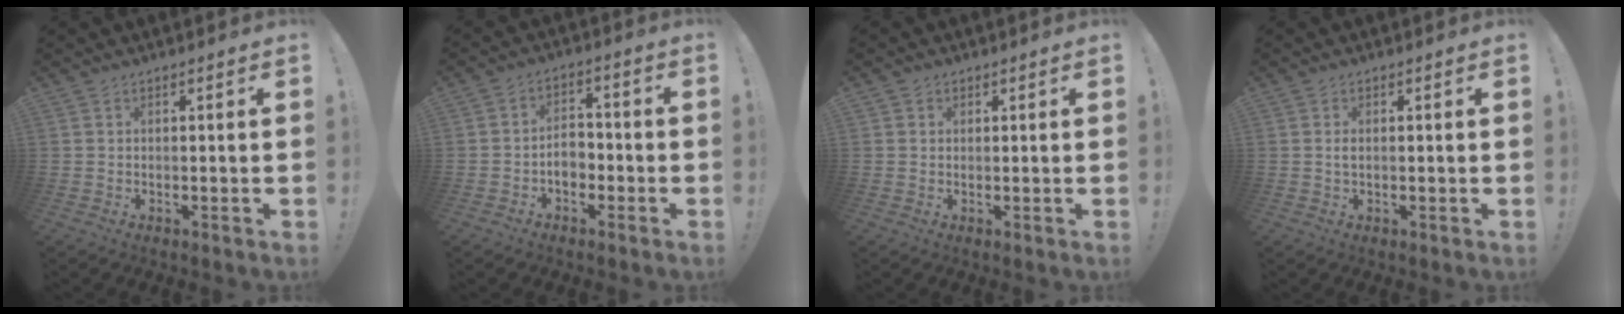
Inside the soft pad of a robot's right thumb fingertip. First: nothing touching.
{"total": 6.6, "force": [-2.0, 4.8, 4.1], "torque": [-0.064, 0.012, -0.036]}
{"total": 1.3, "force": [0.6, 1.1, 0.1], "torque": [0.005, -0.003, 0.010]}
{"total": 1.1, "force": [0.1, 0.6, 1.0], "torque": [-0.013, 0.000, 0.000]}